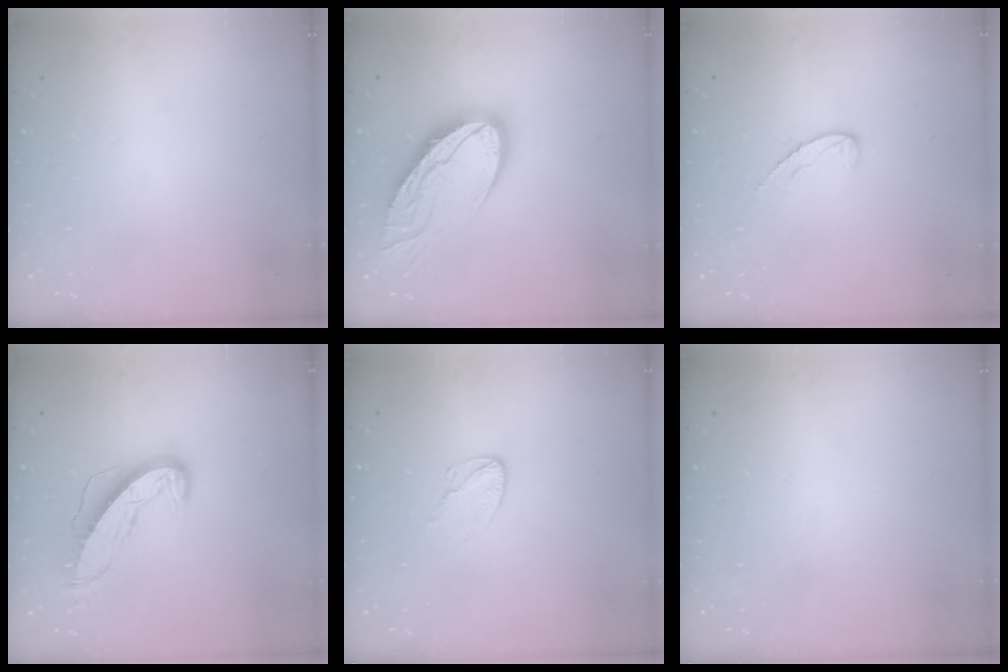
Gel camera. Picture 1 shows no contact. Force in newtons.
{"total": 16.2, "press": 16.1, "slide": 1.7}
{"total": 7.2, "press": 7.2, "slide": 0.6}
{"total": 9.8, "press": 9.8, "slide": 0.5}
{"total": 4.1, "press": 4.1, "slide": 0.3}
{"total": 0.0}